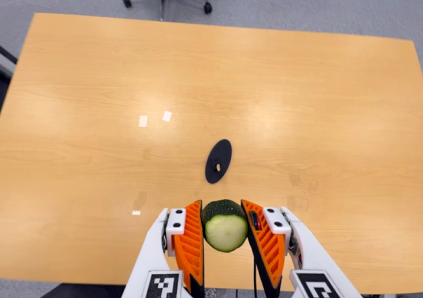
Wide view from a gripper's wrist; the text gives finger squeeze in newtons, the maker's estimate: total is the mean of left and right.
{"total": 10.1, "left": 9.2, "right": 11.1}